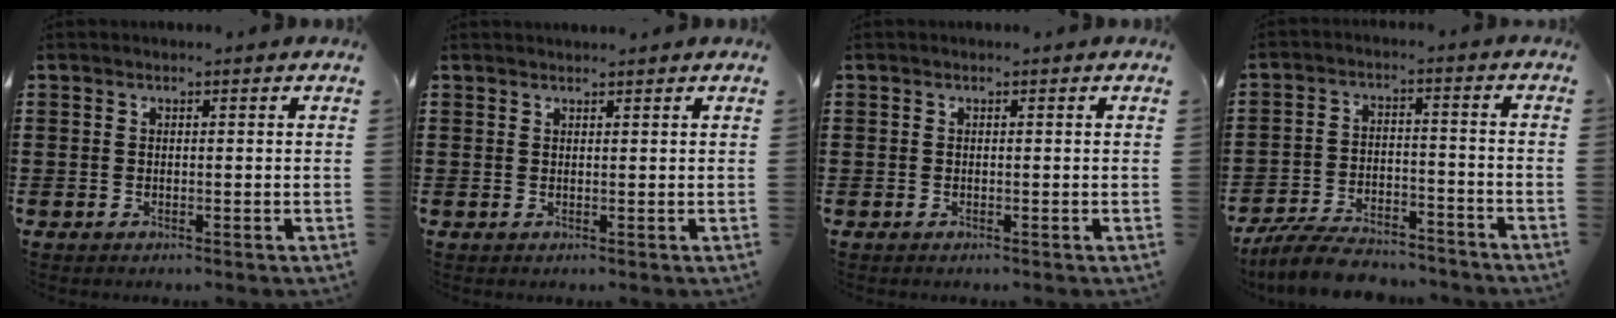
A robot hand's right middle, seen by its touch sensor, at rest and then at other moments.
{"total": 1.0, "force": [1.0, -0.2, 0.1], "torque": [-0.002, -0.001, 0.019]}
{"total": 0.0}
{"total": 7.7, "force": [-7.1, 1.5, 2.5], "torque": [-0.049, 0.011, -0.137]}